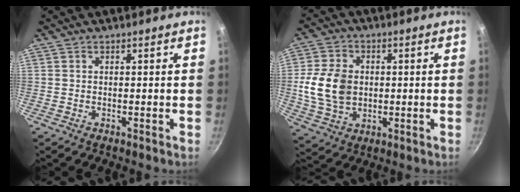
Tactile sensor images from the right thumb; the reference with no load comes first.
{"total": 11.5, "force": [0.2, 8.5, 7.7], "torque": [-0.129, -0.002, 0.007]}